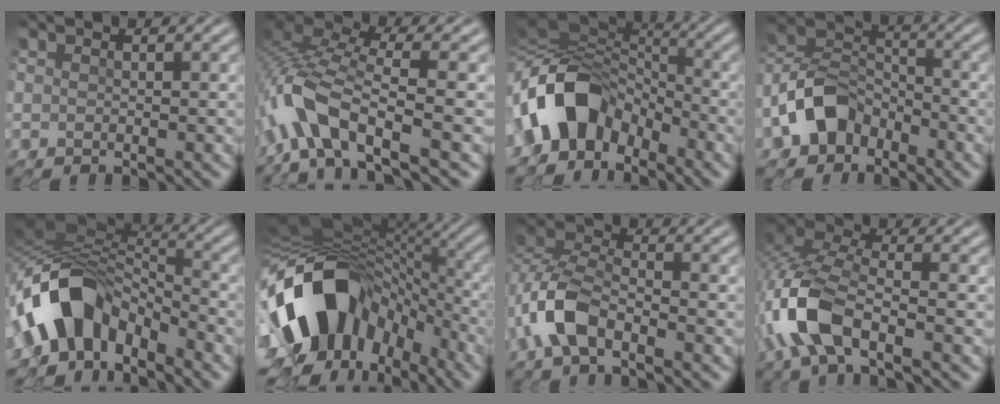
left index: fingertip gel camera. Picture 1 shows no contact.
{"total": 7.0, "force": [-4.1, 1.5, 5.4], "torque": [-0.122, 0.010, -0.092]}
{"total": 8.9, "force": [-4.3, 5.6, 5.4], "torque": [-0.093, 0.007, -0.090]}
{"total": 6.2, "force": [-4.1, 3.8, 2.6], "torque": [-0.058, 0.007, -0.092]}
{"total": 9.4, "force": [-3.9, 5.4, 6.6], "torque": [-0.119, 0.016, -0.079]}
{"total": 14.7, "force": [-3.9, 10.2, 9.9], "torque": [-0.181, -0.009, -0.068]}
{"total": 5.0, "force": [-3.0, 2.2, 3.4], "torque": [-0.079, 0.007, -0.068]}
{"total": 7.4, "force": [-3.6, 2.7, 5.9], "torque": [-0.156, 0.004, -0.086]}